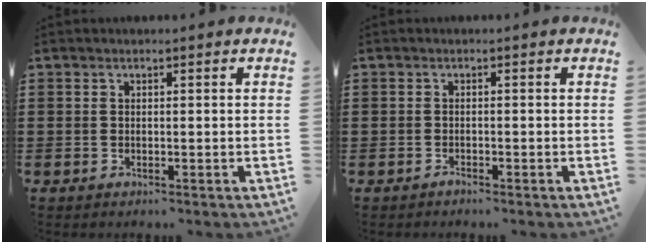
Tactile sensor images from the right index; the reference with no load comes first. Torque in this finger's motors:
{"motor_torque": [1.13, 1.00, -1.05, -0.21]}